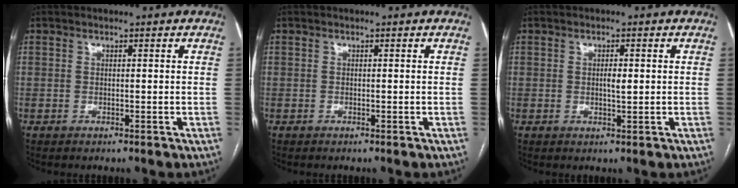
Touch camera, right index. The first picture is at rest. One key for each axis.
{"total": 0.0}
{"total": 1.7, "fx": 0.1, "fy": 0.4, "fz": 1.6, "tx": -0.030, "ty": 0.001, "tz": 0.004}